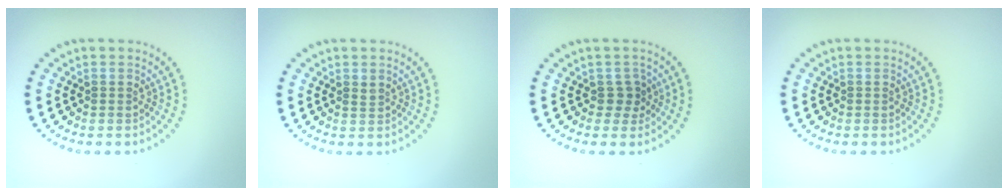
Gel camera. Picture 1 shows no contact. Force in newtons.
{"total": 0.6, "press": 0.5, "slide": 0.4}
{"total": 1.5, "press": 1.3, "slide": 0.9}
{"total": 0.0}